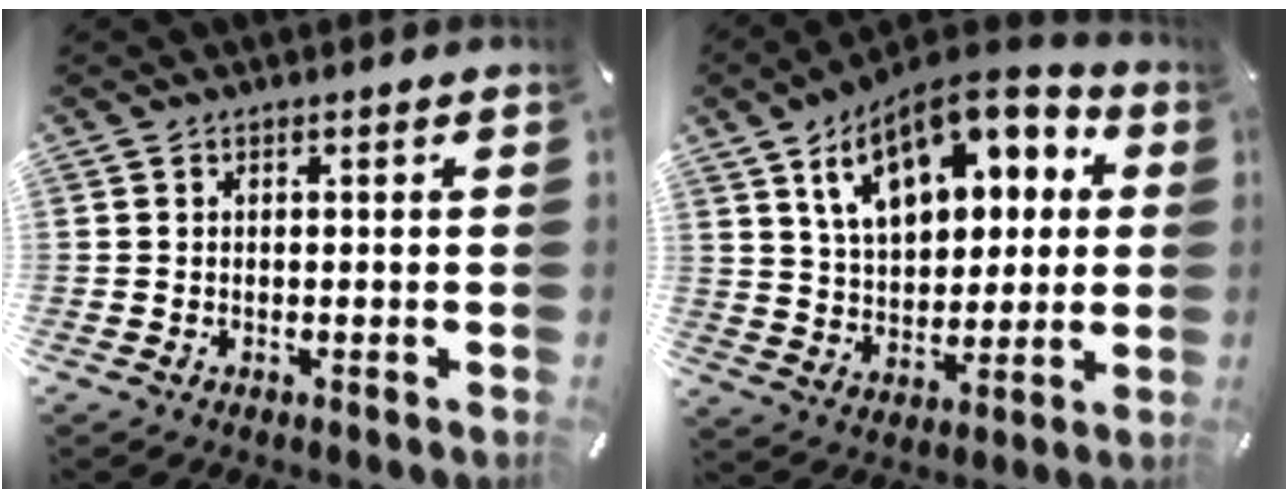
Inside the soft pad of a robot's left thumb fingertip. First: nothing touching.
{"total": 17.7, "force": [9.1, 10.7, 10.8], "torque": [-0.181, -0.033, 0.160]}